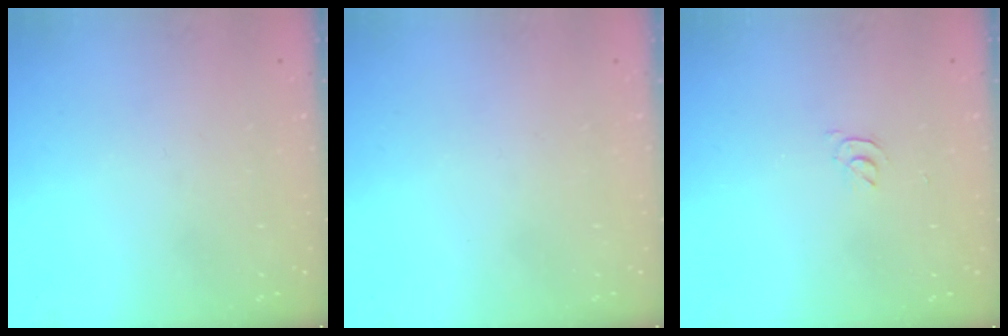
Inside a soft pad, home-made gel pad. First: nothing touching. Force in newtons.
{"total": 3.5, "press": 3.4, "slide": 0.4}
{"total": 2.9, "press": 2.9, "slide": 0.5}